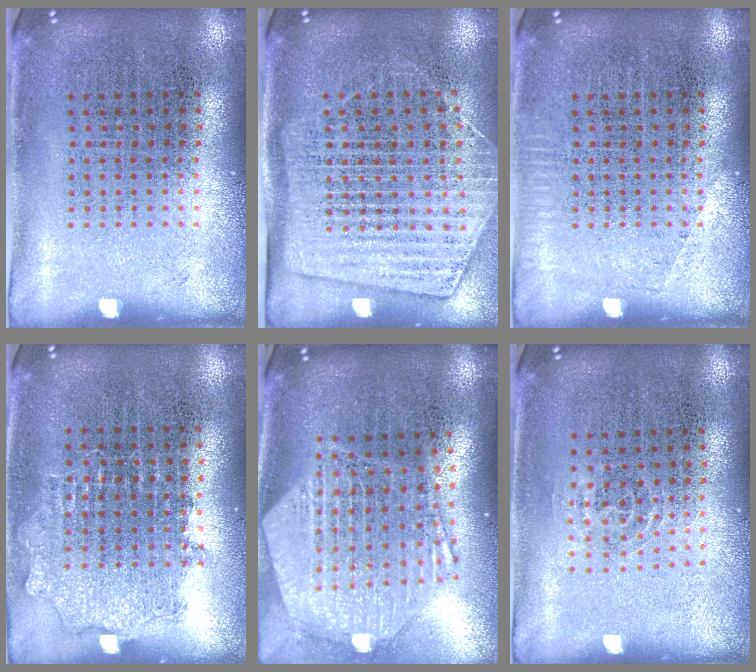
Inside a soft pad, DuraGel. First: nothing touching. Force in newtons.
{"total": 1.8, "press": 1.5, "slide": 1.1}
{"total": 0.6, "press": 0.6, "slide": 0.1}
{"total": 0.9, "press": 0.8, "slide": 0.2}
{"total": 2.8, "press": 2.2, "slide": 1.7}
{"total": 0.9, "press": 0.5, "slide": 0.8}